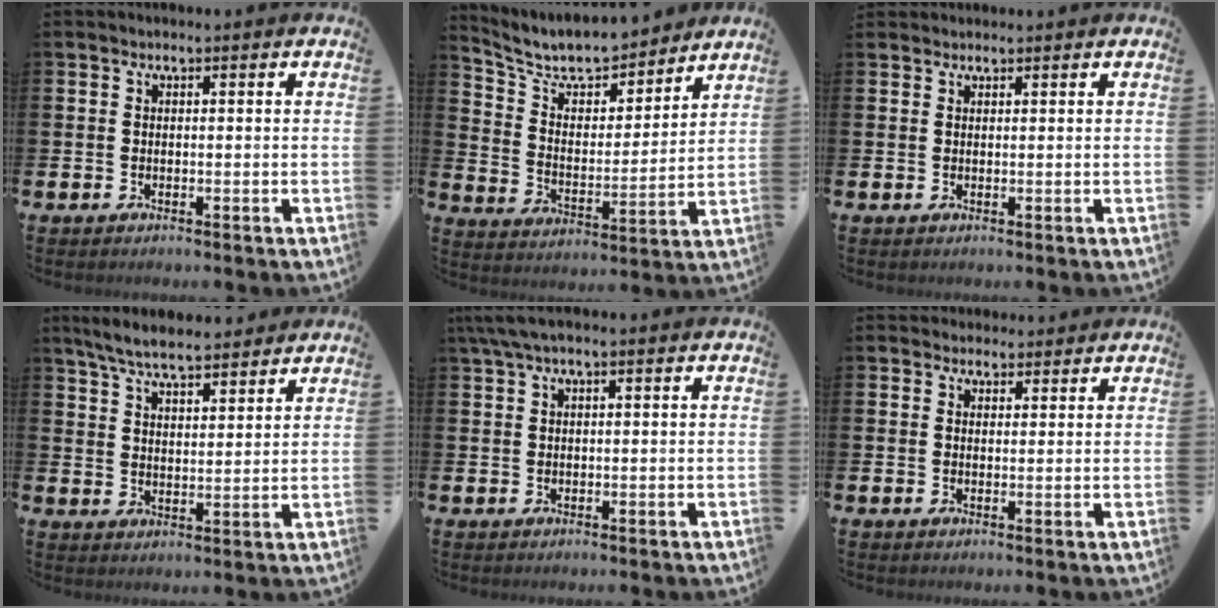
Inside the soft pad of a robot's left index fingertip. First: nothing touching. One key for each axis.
{"total": 8.4, "fx": 7.9, "fy": 2.2, "fz": 2.0, "tx": -0.073, "ty": -0.065, "tz": 0.138}
{"total": 1.1, "fx": 1.1, "fy": 0.3, "fz": -0.2, "tx": 0.015, "ty": -0.002, "tz": 0.018}
{"total": 6.5, "fx": 6.2, "fy": 0.9, "fz": 1.9, "tx": -0.057, "ty": -0.026, "tz": 0.111}
{"total": 5.2, "fx": 3.2, "fy": 0.8, "fz": 4.1, "tx": -0.084, "ty": -0.001, "tz": 0.056}
{"total": 2.6, "fx": 2.4, "fy": 1.0, "fz": -0.1, "tx": 0.012, "ty": -0.010, "tz": 0.041}